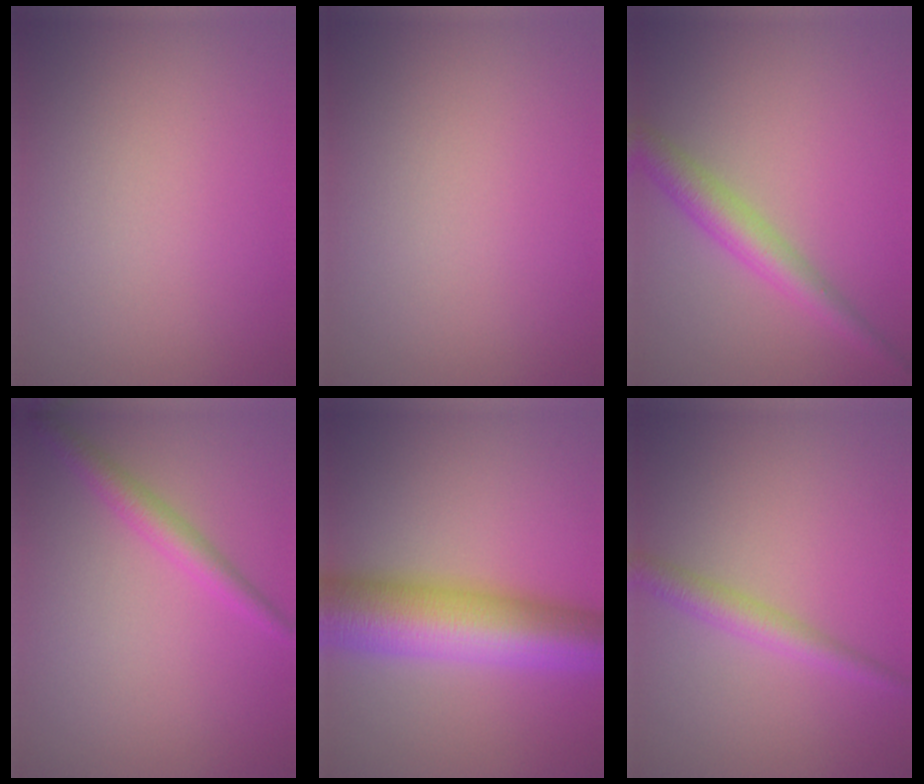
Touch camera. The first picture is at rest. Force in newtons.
{"total": 0.0}
{"total": 3.8, "press": 3.8, "slide": 0.1}
{"total": 2.3, "press": 2.3, "slide": 0.2}
{"total": 10.7, "press": 10.7, "slide": 0.1}
{"total": 2.5, "press": 2.5, "slide": 0.1}